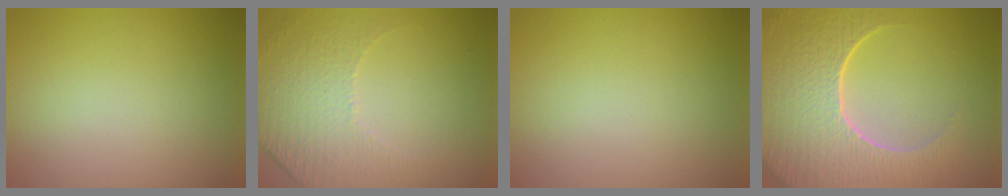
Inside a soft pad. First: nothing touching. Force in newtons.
{"total": 4.9, "press": 3.2, "slide": 3.6}
{"total": 0.0}
{"total": 9.2, "press": 6.6, "slide": 6.4}